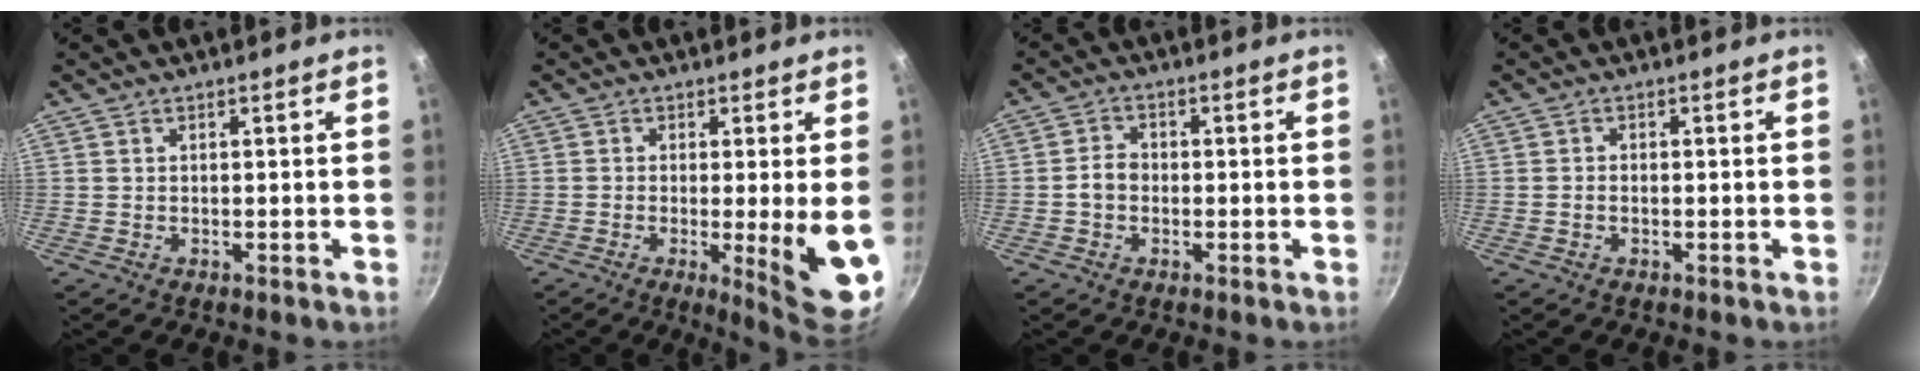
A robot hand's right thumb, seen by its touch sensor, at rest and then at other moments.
{"total": 8.9, "force": [-1.4, 1.1, 8.7], "torque": [-0.119, -0.015, -0.013]}
{"total": 3.4, "force": [-0.6, 2.7, 2.0], "torque": [-0.025, 0.017, -0.015]}
{"total": 1.0, "force": [-0.4, 0.7, 0.6], "torque": [-0.014, 0.006, -0.008]}